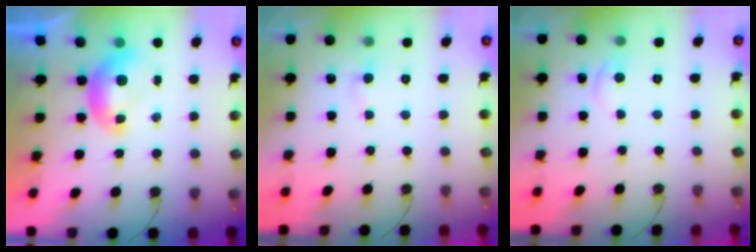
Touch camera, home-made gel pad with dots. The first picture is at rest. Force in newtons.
{"total": 1.4, "press": 1.2, "slide": 0.7}
{"total": 1.1, "press": 1.1, "slide": 0.2}